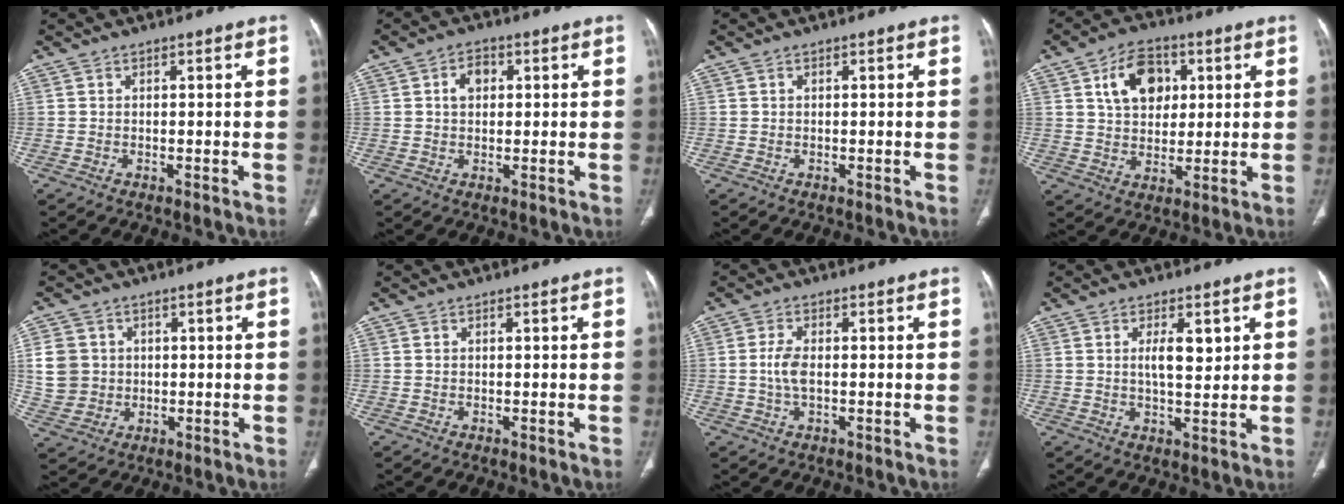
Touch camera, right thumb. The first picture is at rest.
{"total": 3.9, "force": [0.9, 2.8, 2.6], "torque": [-0.033, 0.008, 0.012]}
{"total": 0.0}
{"total": 10.7, "force": [3.6, 7.5, 6.8], "torque": [-0.081, -0.005, 0.060]}
{"total": 8.0, "force": [1.1, 7.4, 2.9], "torque": [-0.036, 0.002, 0.026]}
{"total": 0.0}
{"total": 3.7, "force": [-0.2, 1.7, 3.3], "torque": [-0.075, 0.004, -0.007]}
{"total": 5.2, "force": [1.5, 2.0, 4.6], "torque": [-0.065, -0.013, 0.027]}